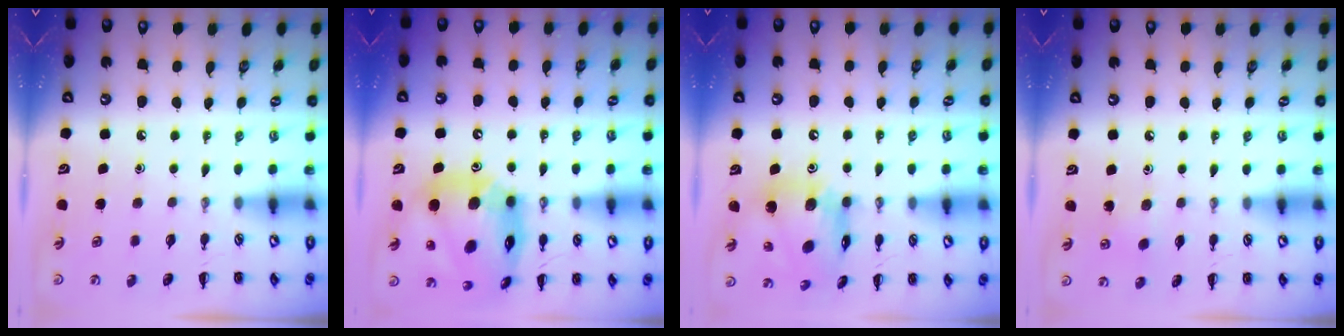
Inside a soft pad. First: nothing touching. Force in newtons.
{"total": 19.1, "press": 18.2, "slide": 5.6}
{"total": 14.8, "press": 14.7, "slide": 2.3}
{"total": 5.2, "press": 4.9, "slide": 1.7}